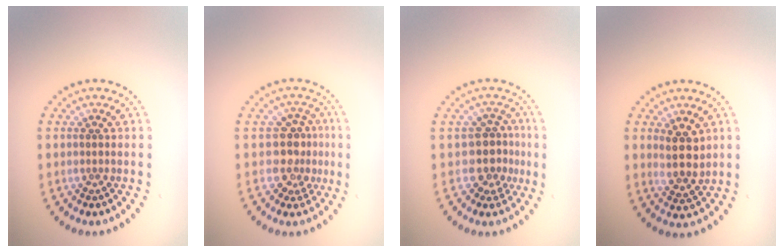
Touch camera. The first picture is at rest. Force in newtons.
{"total": 3.1, "press": 2.5, "slide": 1.9}
{"total": 3.3, "press": 2.5, "slide": 2.1}
{"total": 3.2, "press": 2.9, "slide": 1.2}